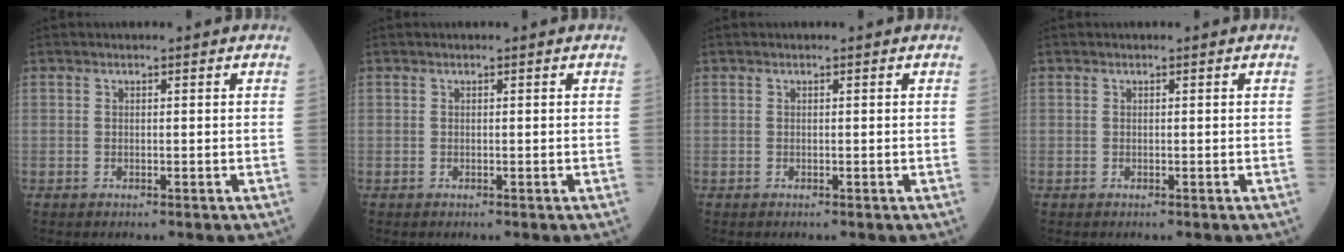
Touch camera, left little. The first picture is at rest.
{"total": 0.0}
{"total": 0.0}
{"total": 0.0}